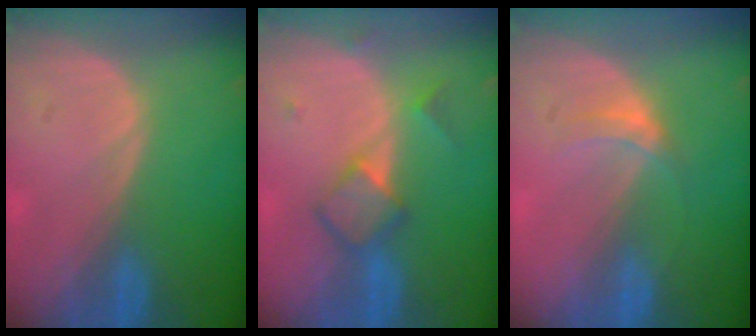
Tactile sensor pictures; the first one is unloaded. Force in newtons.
{"total": 4.9, "press": 4.8, "slide": 0.9}
{"total": 2.9, "press": 2.5, "slide": 1.5}